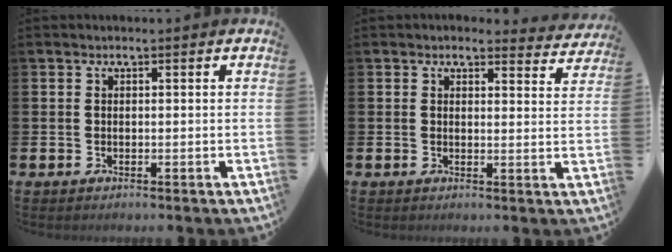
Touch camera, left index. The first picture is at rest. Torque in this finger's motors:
{"motor_torque": [1.09, -1.05, 0.43, 0.06]}